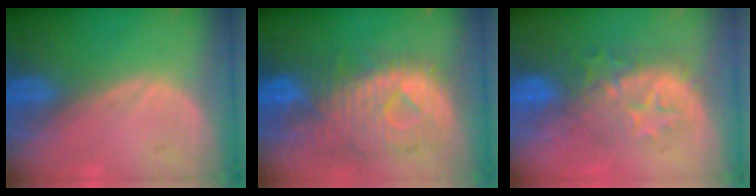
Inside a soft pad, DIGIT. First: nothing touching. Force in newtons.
{"total": 10.7, "press": 9.6, "slide": 4.7}
{"total": 8.3, "press": 8.2, "slide": 1.1}